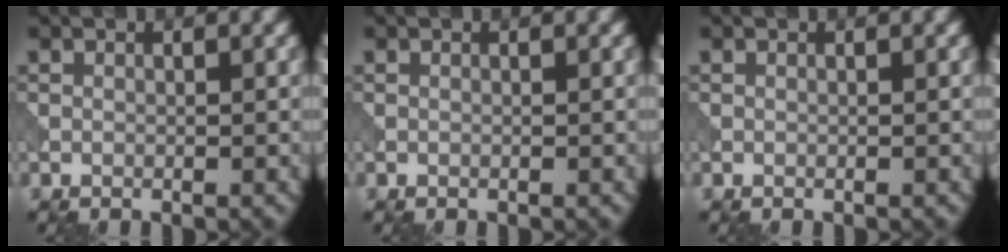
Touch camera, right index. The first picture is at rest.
{"total": 0.0}
{"total": 0.0}